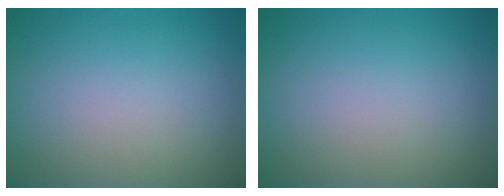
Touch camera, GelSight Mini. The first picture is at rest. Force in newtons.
{"total": 0.0}